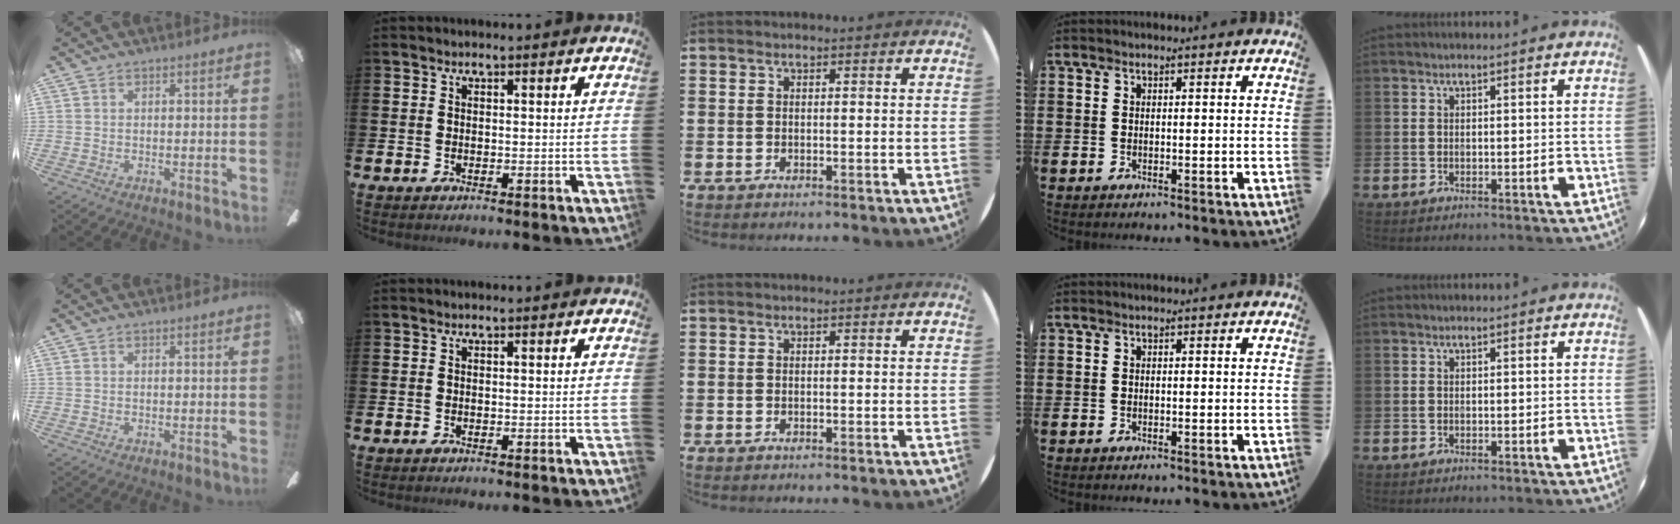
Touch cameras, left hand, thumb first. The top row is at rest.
{}